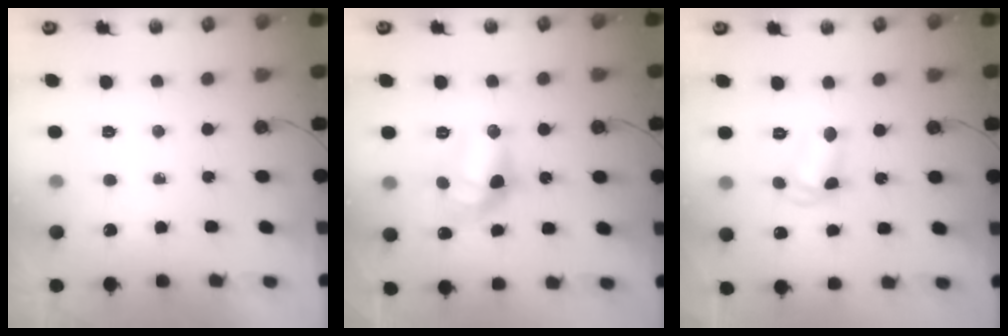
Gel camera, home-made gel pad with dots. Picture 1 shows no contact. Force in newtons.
{"total": 13.5, "press": 13.4, "slide": 0.8}
{"total": 8.8, "press": 8.7, "slide": 0.7}